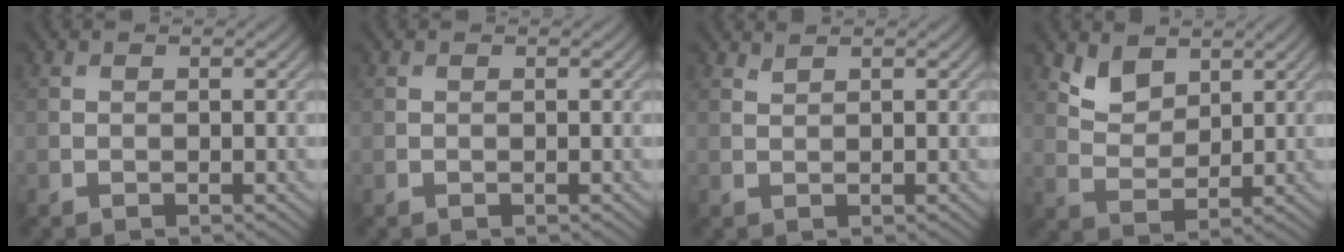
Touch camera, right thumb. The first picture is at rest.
{"total": 0.0}
{"total": 0.8, "force": [0.7, 0.0, 0.2], "torque": [-0.005, 0.002, 0.017]}
{"total": 4.1, "force": [2.8, 2.3, 1.8], "torque": [-0.047, -0.012, 0.058]}